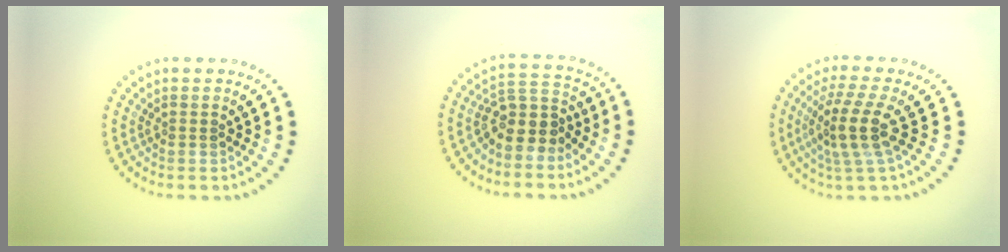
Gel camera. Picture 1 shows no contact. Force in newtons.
{"total": 3.8, "press": 3.1, "slide": 2.1}
{"total": 4.0, "press": 3.1, "slide": 2.6}